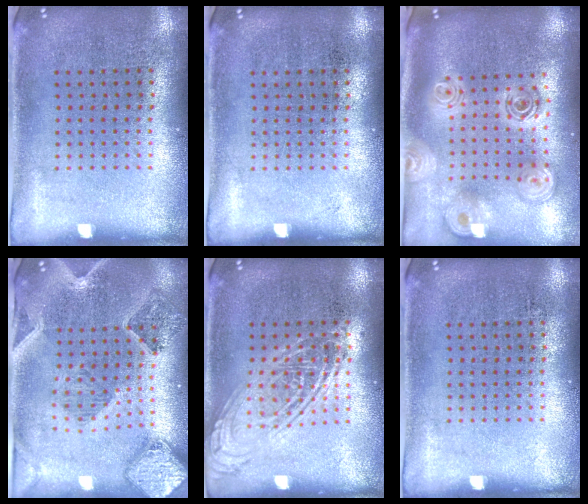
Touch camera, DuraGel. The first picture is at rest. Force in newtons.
{"total": 0.0}
{"total": 2.6, "press": 1.9, "slide": 1.8}
{"total": 1.7, "press": 1.6, "slide": 0.4}
{"total": 2.5, "press": 2.5, "slide": 0.3}
{"total": 0.0}